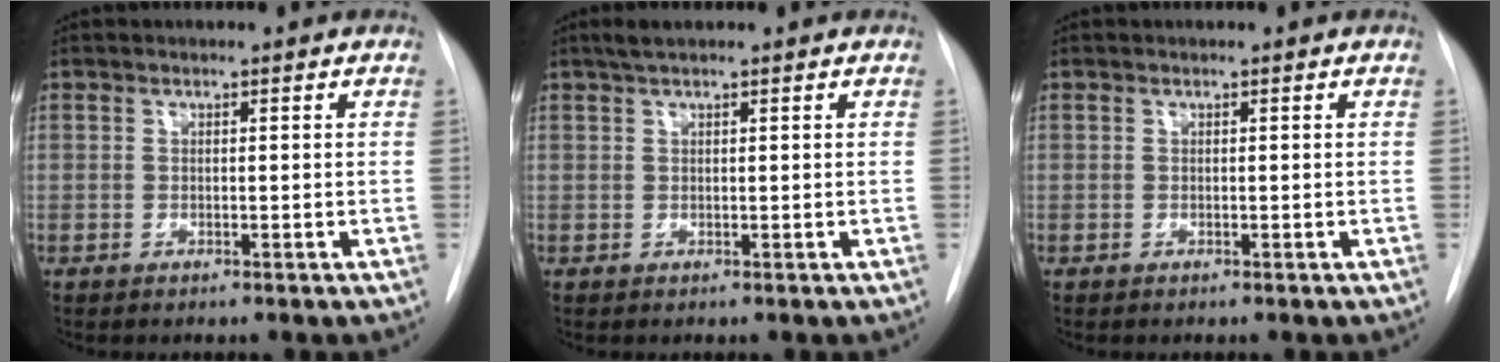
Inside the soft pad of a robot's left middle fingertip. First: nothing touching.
{"total": 2.0, "force": [1.5, 0.2, 1.3], "torque": [-0.027, 0.011, 0.026]}
{"total": 0.0}